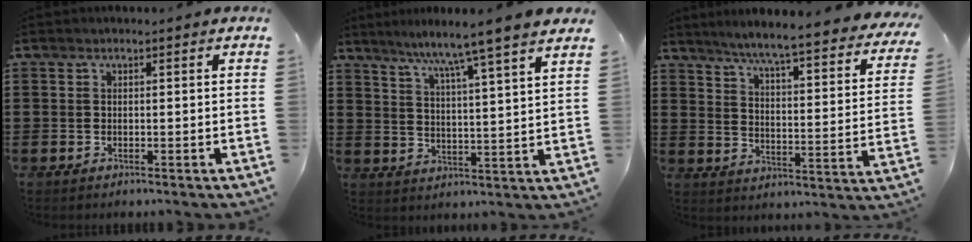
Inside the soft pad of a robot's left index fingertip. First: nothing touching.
{"total": 6.6, "force": [5.7, -1.6, 2.9], "torque": [-0.079, -0.039, 0.089]}
{"total": 5.3, "force": [4.5, -0.8, 2.5], "torque": [-0.064, -0.046, 0.064]}